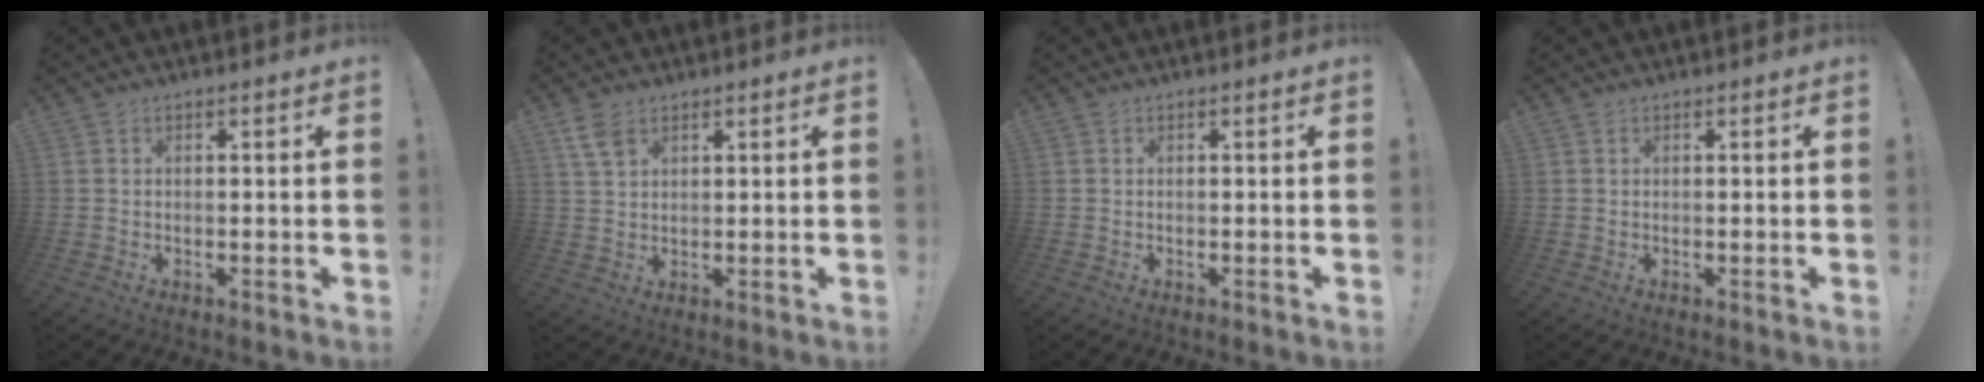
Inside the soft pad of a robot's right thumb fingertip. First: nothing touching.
{"total": 5.0, "force": [3.0, 2.8, 2.9], "torque": [-0.046, -0.013, 0.056]}
{"total": 0.0}
{"total": 0.0}